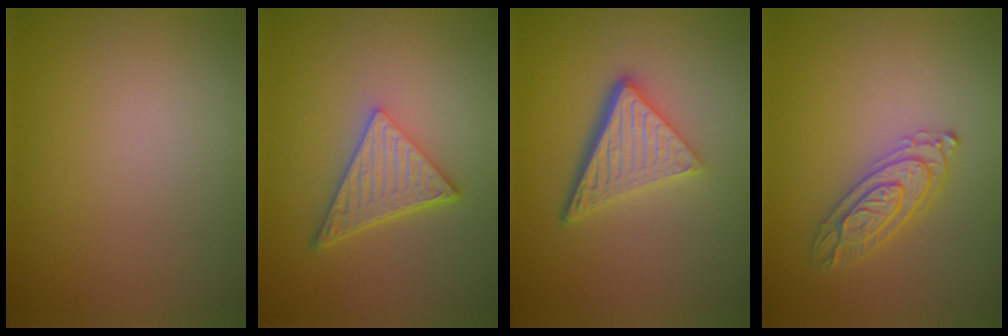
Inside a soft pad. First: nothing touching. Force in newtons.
{"total": 5.0, "press": 3.6, "slide": 3.5}
{"total": 5.4, "press": 3.6, "slide": 4.0}
{"total": 3.0, "press": 2.9, "slide": 0.7}